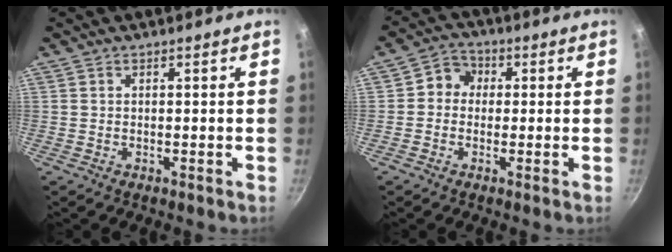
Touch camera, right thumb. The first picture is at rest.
{"total": 4.8, "force": [0.2, 4.4, 2.0], "torque": [-0.002, 0.009, -0.012]}